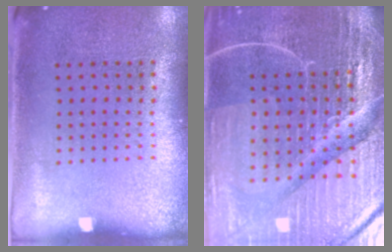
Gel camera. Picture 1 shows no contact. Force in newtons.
{"total": 7.1, "press": 6.2, "slide": 3.4}